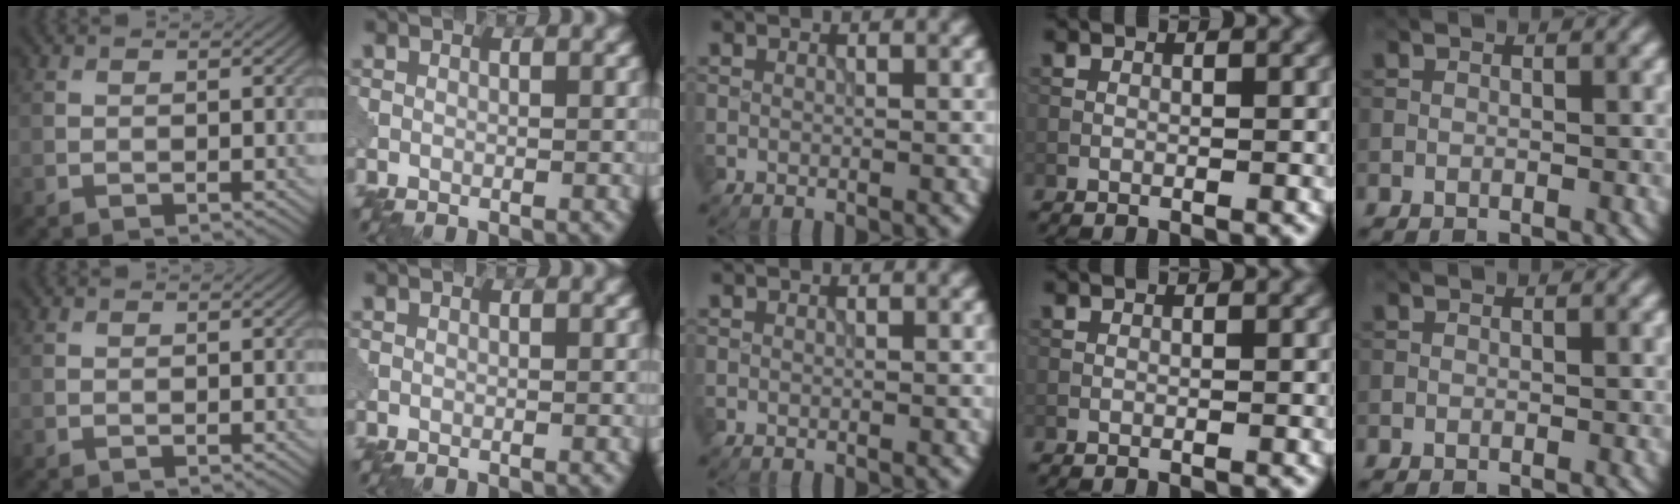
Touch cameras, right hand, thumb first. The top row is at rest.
{}